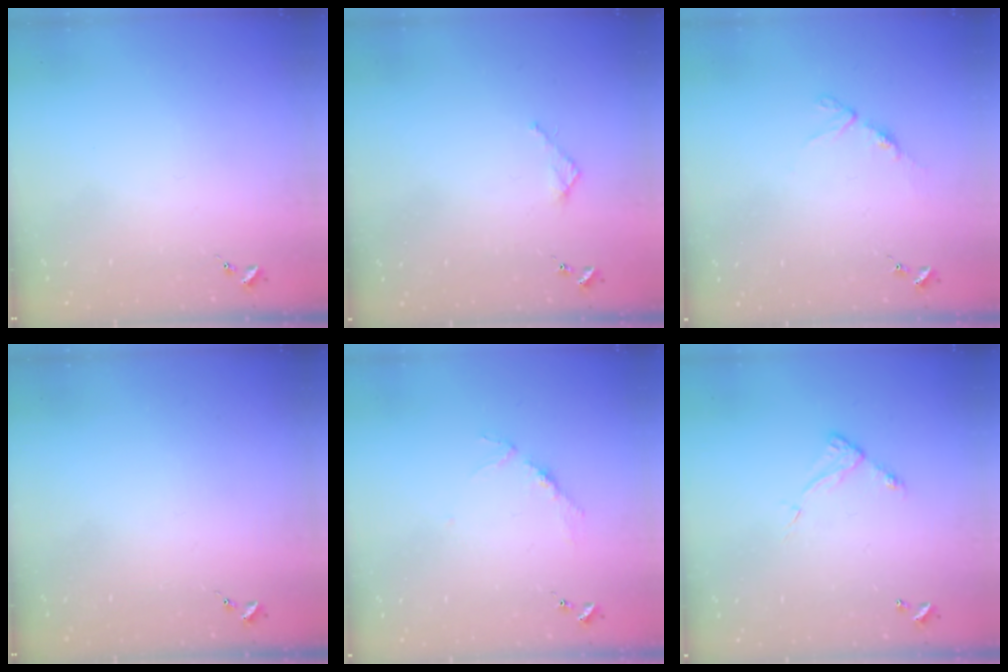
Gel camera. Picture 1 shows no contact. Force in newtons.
{"total": 2.7, "press": 2.7, "slide": 0.2}
{"total": 5.5, "press": 5.4, "slide": 0.6}
{"total": 0.0}
{"total": 3.9, "press": 3.8, "slide": 0.5}
{"total": 6.4, "press": 6.4, "slide": 0.6}